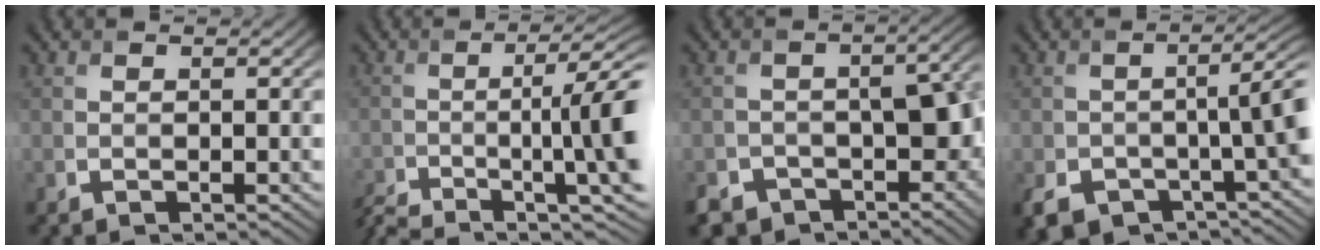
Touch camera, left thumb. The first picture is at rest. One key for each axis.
{"total": 14.2, "fx": -6.2, "fy": 3.0, "fz": 12.5, "tx": -0.175, "ty": -0.008, "tz": -0.098}
{"total": 11.2, "fx": -5.4, "fy": 7.6, "fz": 6.3, "tx": -0.092, "ty": -0.039, "tz": -0.074}
{"total": 9.9, "fx": -5.1, "fy": 4.8, "fz": 7.0, "tx": -0.115, "ty": -0.034, "tz": -0.080}